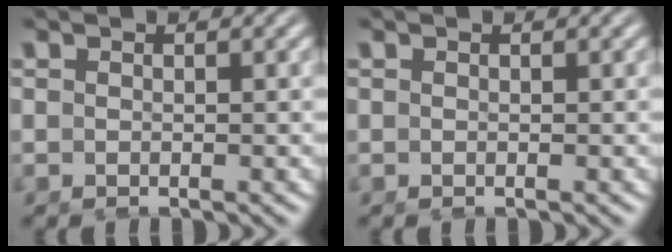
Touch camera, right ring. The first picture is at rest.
{"total": 0.0}